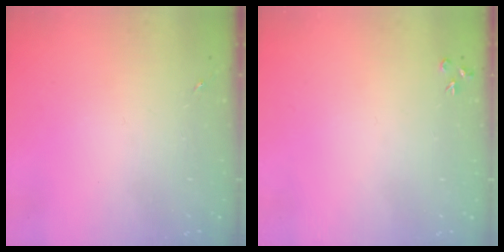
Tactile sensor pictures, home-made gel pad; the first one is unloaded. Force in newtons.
{"total": 3.5, "press": 3.5, "slide": 0.4}